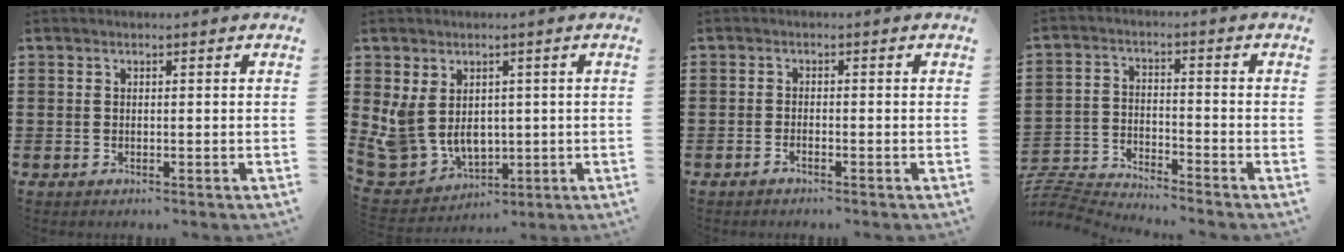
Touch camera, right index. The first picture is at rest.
{"total": 7.1, "force": [1.3, 6.0, 3.5], "torque": [-0.118, -0.010, 0.025]}
{"total": 1.0, "force": [-0.9, 0.0, 0.4], "torque": [-0.009, -0.003, -0.017]}
{"total": 4.8, "force": [-4.8, 0.0, 0.2], "torque": [-0.027, -0.007, -0.105]}